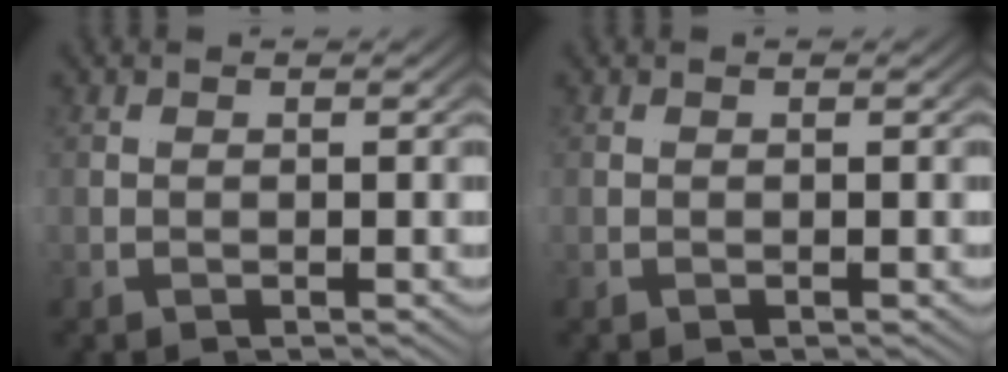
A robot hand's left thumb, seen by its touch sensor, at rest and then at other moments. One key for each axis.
{"total": 0.0}